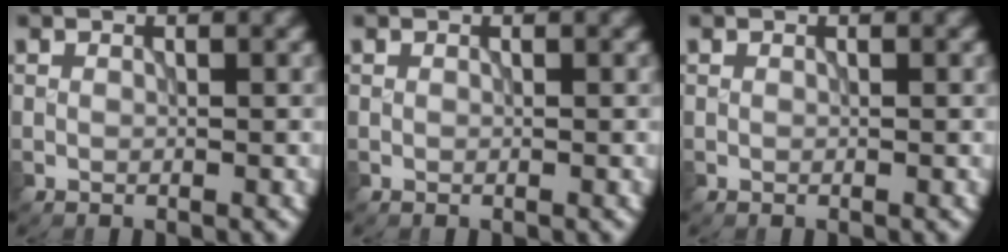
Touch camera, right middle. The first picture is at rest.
{"total": 0.0}
{"total": 0.0}